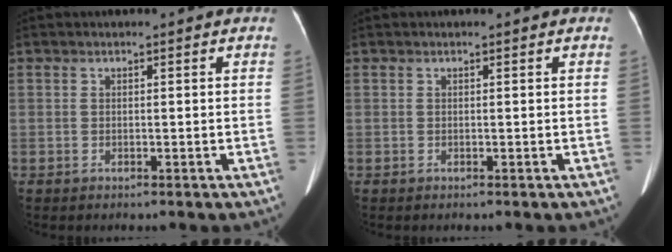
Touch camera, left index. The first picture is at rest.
{"total": 0.0}